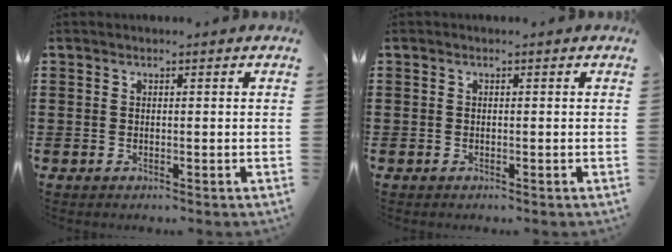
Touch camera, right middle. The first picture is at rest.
{"total": 0.0}